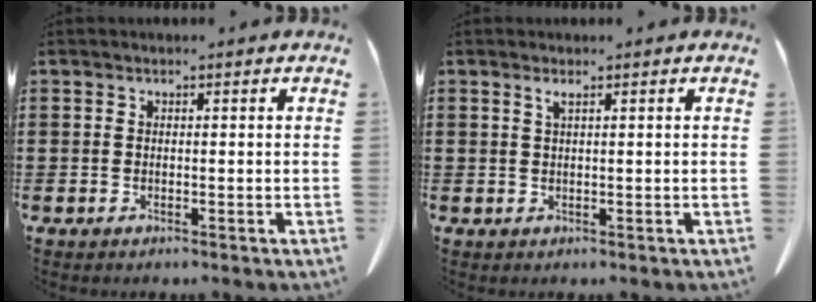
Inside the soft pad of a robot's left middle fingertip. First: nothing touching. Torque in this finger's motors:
{"motor_torque": [0.63, 0.36, 0.02, 0.01]}